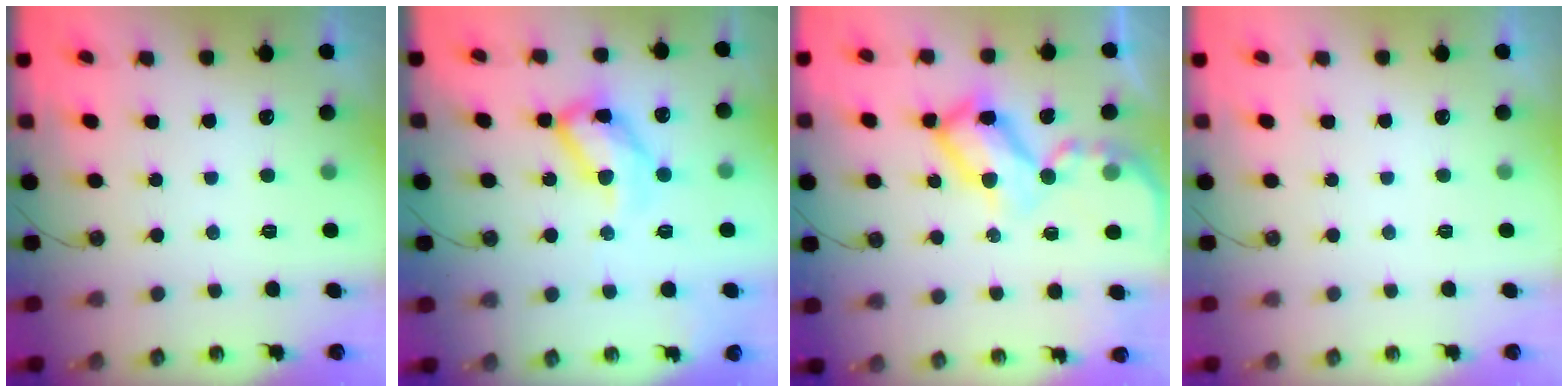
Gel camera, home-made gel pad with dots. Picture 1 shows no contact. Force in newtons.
{"total": 16.2, "press": 16.1, "slide": 1.1}
{"total": 14.7, "press": 14.6, "slide": 1.5}
{"total": 0.0}